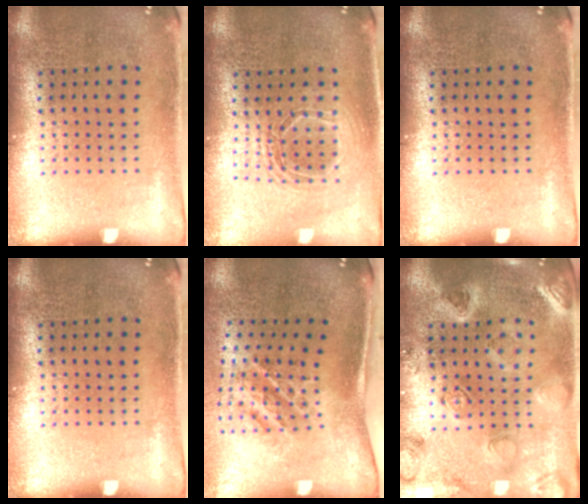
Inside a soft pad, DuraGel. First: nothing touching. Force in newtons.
{"total": 1.7, "press": 1.4, "slide": 0.9}
{"total": 0.0}
{"total": 0.0}
{"total": 1.6, "press": 1.2, "slide": 1.1}
{"total": 2.3, "press": 2.2, "slide": 0.3}